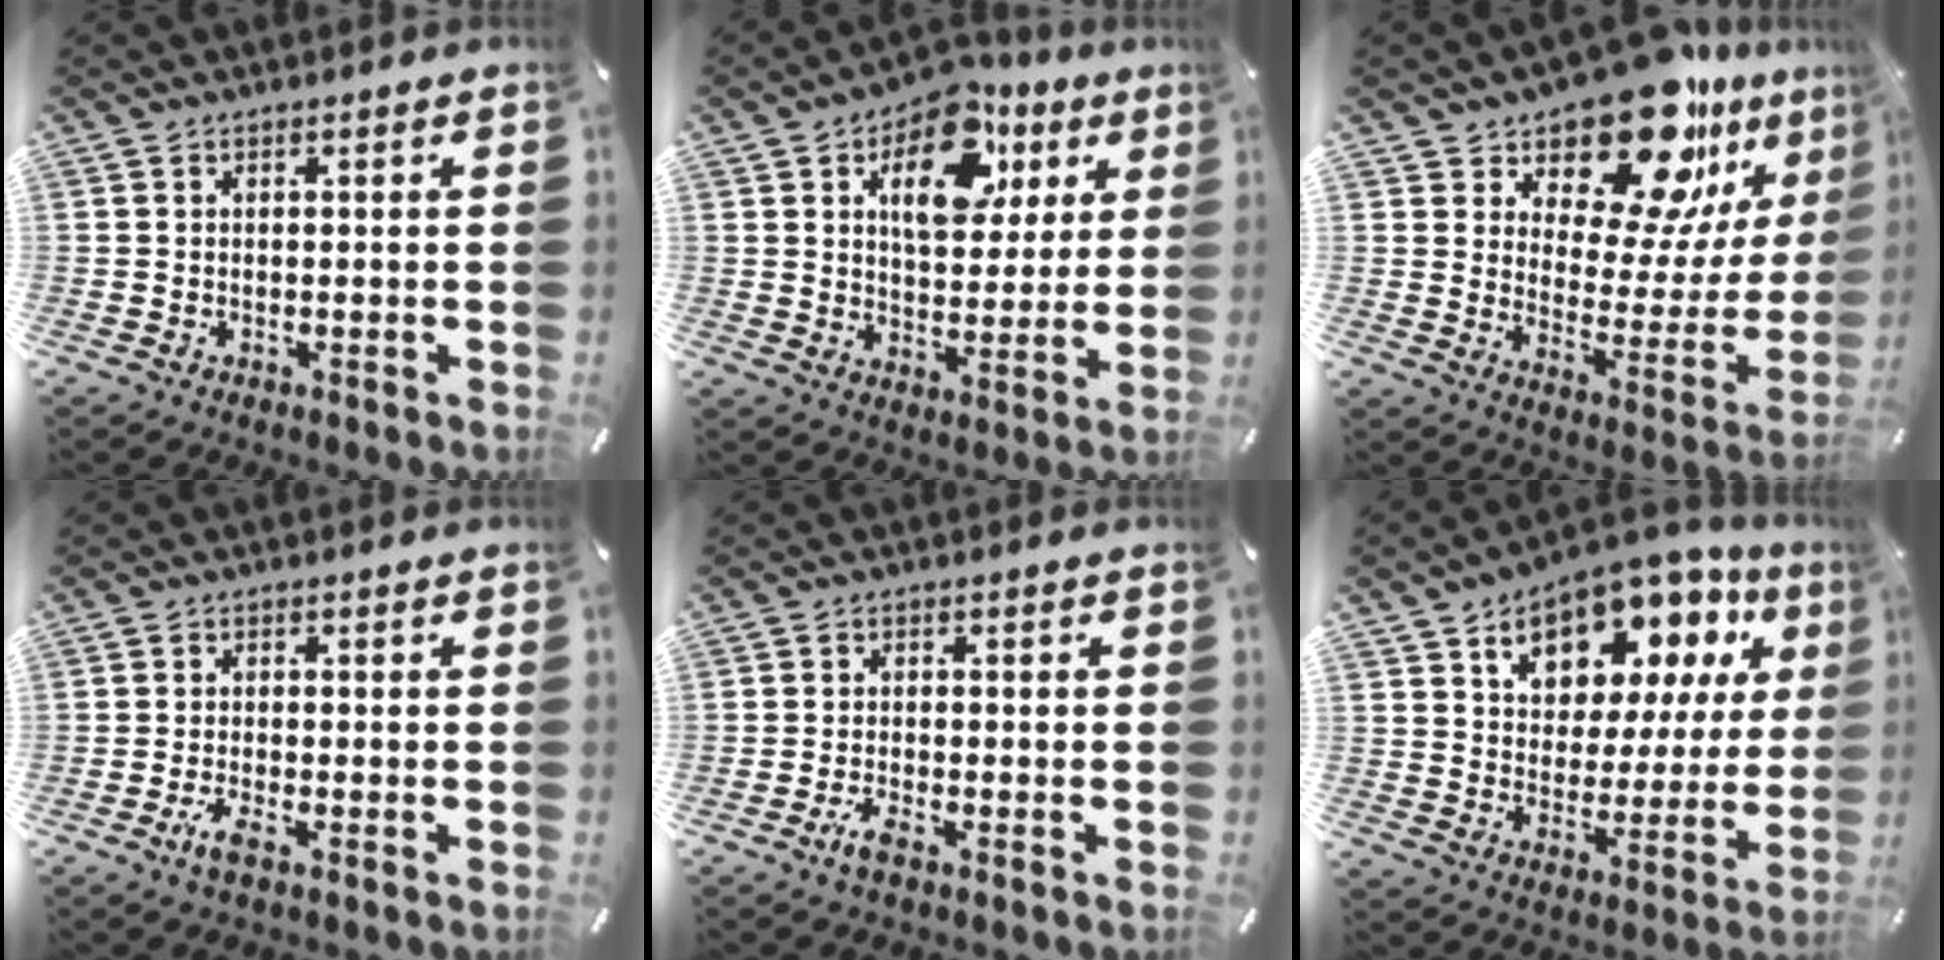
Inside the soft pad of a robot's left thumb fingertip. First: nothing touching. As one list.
[{"total": 15.1, "force": [6.8, 9.8, 9.4], "torque": [-0.117, -0.027, 0.114]}, {"total": 19.5, "force": [16.1, 7.4, 8.3], "torque": [-0.122, -0.140, 0.271]}, {"total": 3.0, "force": [-1.7, 0.8, 2.4], "torque": [-0.052, -0.001, -0.033]}, {"total": 2.8, "force": [-1.8, 0.7, 2.0], "torque": [-0.047, 0.000, -0.037]}, {"total": 13.5, "force": [8.5, 8.6, 5.8], "torque": [-0.091, -0.061, 0.146]}]